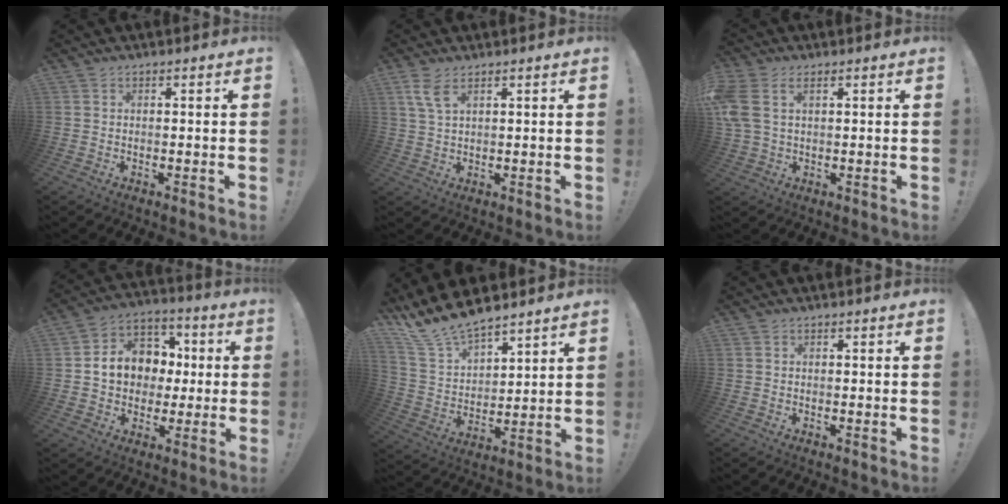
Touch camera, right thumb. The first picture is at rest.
{"total": 5.2, "force": [3.0, 1.9, 3.8], "torque": [-0.074, -0.009, 0.056]}
{"total": 7.1, "force": [2.8, 4.2, 4.9], "torque": [-0.115, -0.006, 0.057]}
{"total": 12.9, "force": [0.9, 11.2, 6.3], "torque": [-0.083, 0.008, 0.028]}
{"total": 13.0, "force": [11.7, 4.2, 3.9], "torque": [-0.100, -0.091, 0.220]}
{"total": 0.0}